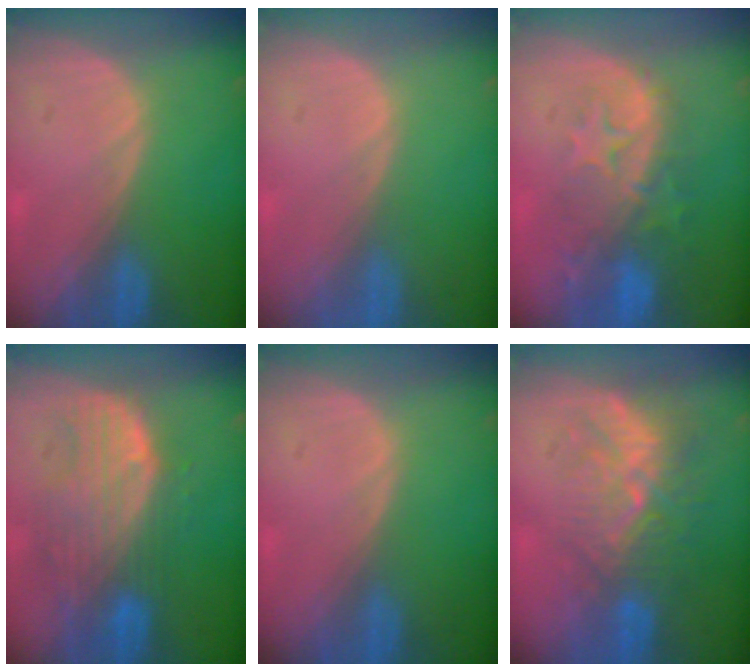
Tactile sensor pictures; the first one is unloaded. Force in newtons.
{"total": 0.0}
{"total": 9.9, "press": 8.6, "slide": 4.8}
{"total": 9.9, "press": 8.7, "slide": 4.8}
{"total": 0.0}
{"total": 9.4, "press": 8.7, "slide": 3.8}